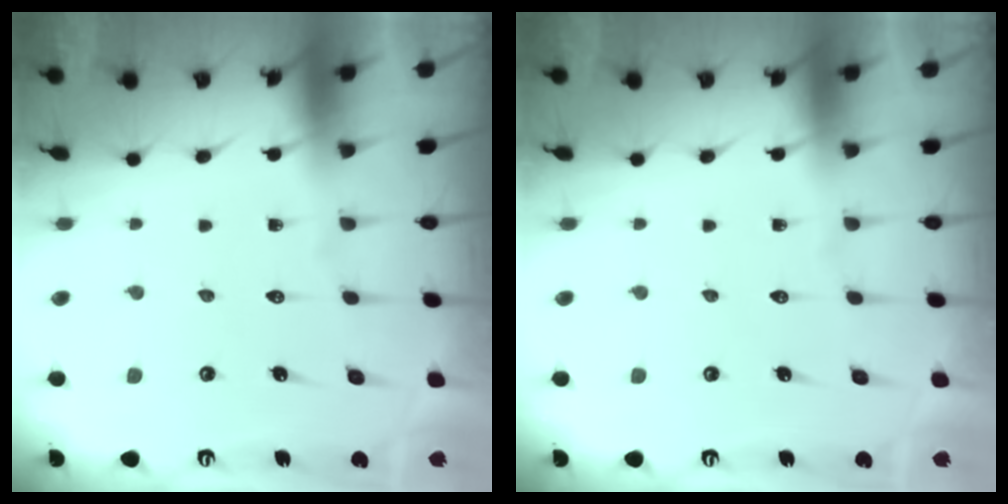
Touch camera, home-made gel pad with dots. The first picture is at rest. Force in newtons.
{"total": 0.0}